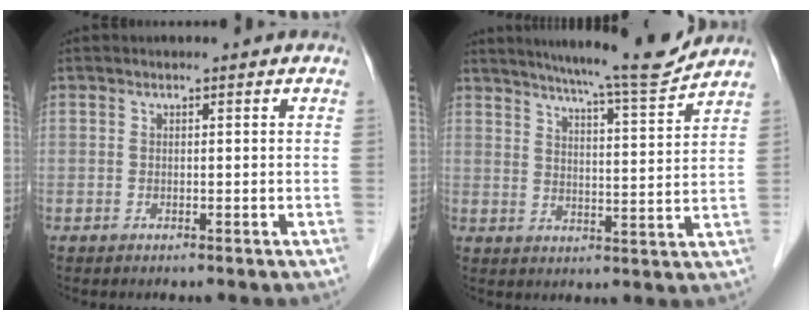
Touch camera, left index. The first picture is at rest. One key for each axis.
{"total": 12.2, "fx": 11.2, "fy": -0.7, "fz": 4.8, "tx": -0.078, "ty": -0.013, "tz": 0.156}